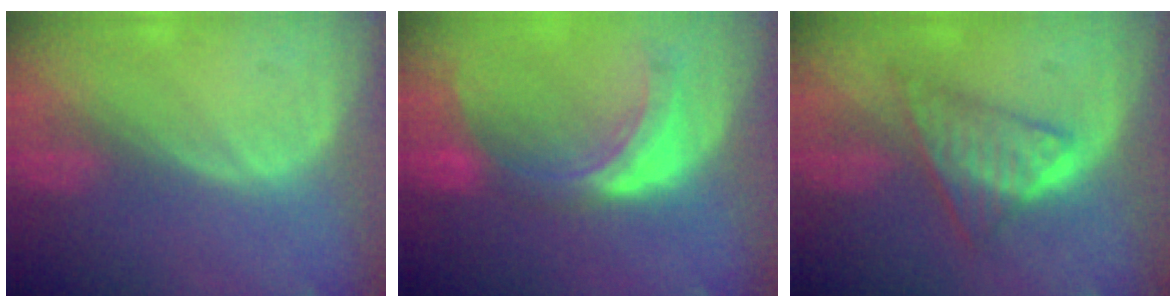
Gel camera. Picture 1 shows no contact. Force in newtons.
{"total": 7.8, "press": 6.9, "slide": 3.5}
{"total": 6.9, "press": 6.1, "slide": 3.2}